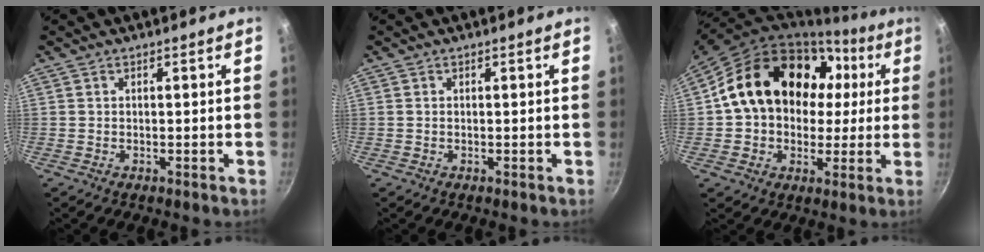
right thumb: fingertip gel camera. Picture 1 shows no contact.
{"total": 0.0}
{"total": 22.5, "force": [3.8, 17.1, 14.1], "torque": [-0.215, 0.048, 0.067]}